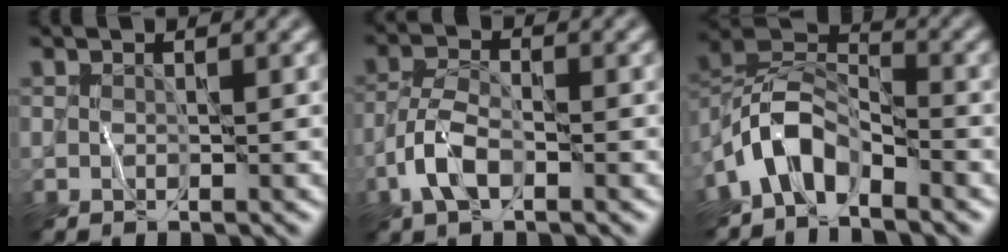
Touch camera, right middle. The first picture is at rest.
{"total": 3.4, "force": [-1.5, 1.6, 2.6], "torque": [-0.054, 0.007, -0.040]}
{"total": 5.1, "force": [-3.4, 2.6, 2.9], "torque": [-0.045, 0.007, -0.077]}